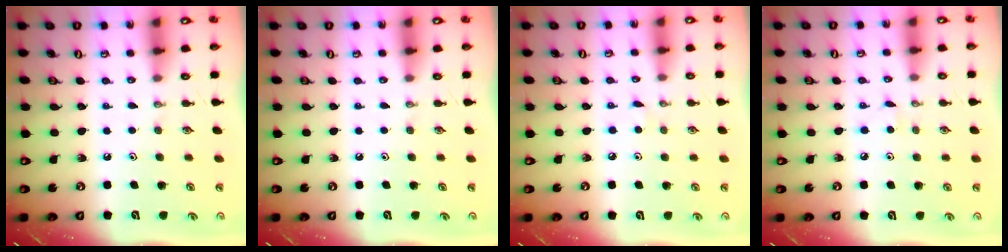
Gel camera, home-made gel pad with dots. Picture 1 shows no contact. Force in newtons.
{"total": 0.0}
{"total": 2.1, "press": 2.1, "slide": 0.3}
{"total": 2.9, "press": 2.9, "slide": 0.4}